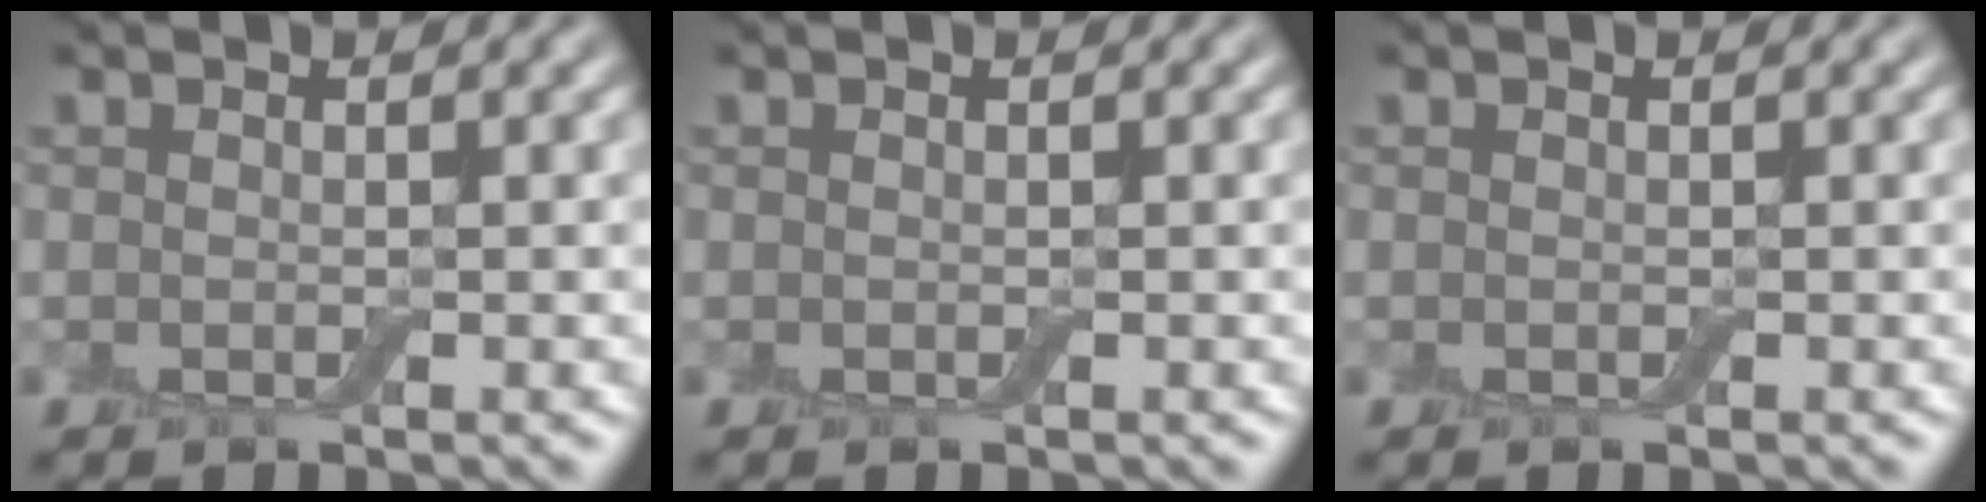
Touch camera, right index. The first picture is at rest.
{"total": 0.0}
{"total": 0.0}